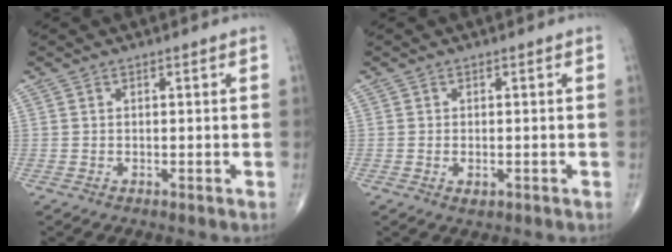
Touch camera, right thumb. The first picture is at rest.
{"total": 1.4, "force": [-0.4, 0.8, 1.1], "torque": [-0.015, -0.002, -0.002]}